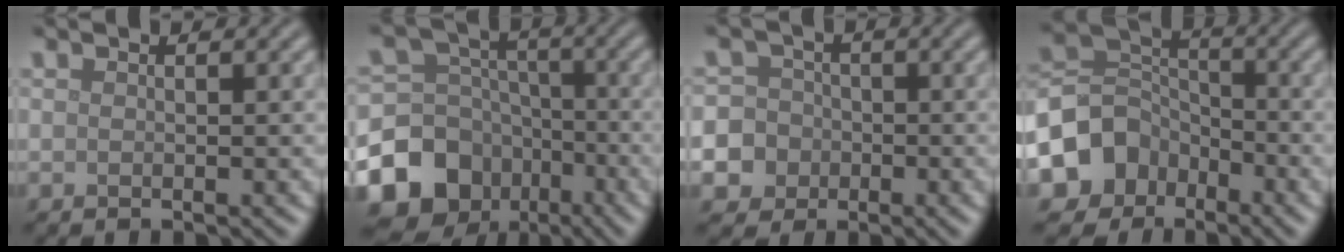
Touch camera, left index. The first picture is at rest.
{"total": 13.8, "force": [-7.2, 11.1, 3.9], "torque": [-0.085, -0.037, -0.135]}
{"total": 11.7, "force": [-4.5, 10.6, 2.4], "torque": [-0.072, -0.020, -0.112]}
{"total": 6.8, "force": [-3.4, 5.3, 2.4], "torque": [-0.042, 0.002, -0.073]}